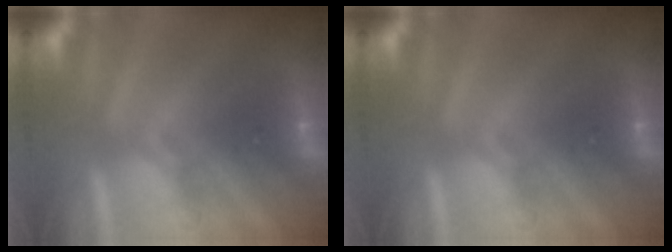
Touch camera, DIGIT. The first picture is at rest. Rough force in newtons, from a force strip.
{"total": 0.0}